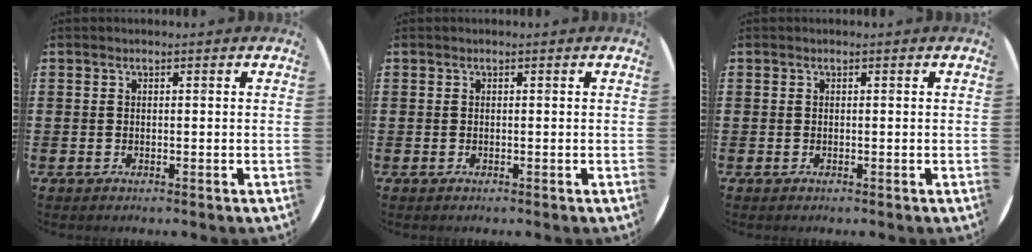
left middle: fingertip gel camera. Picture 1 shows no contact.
{"total": 0.0}
{"total": 0.0}